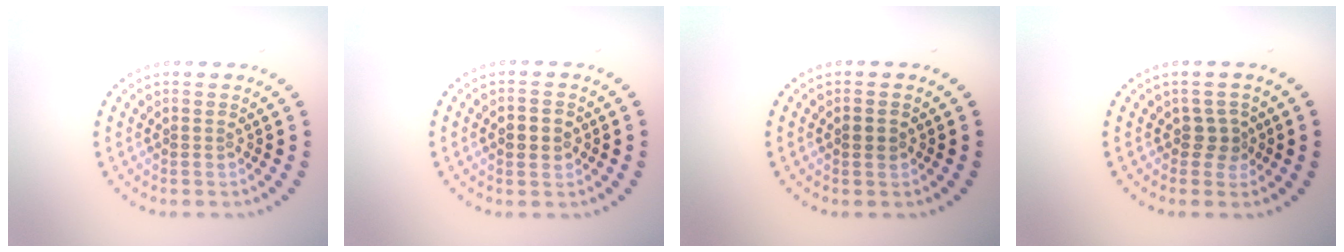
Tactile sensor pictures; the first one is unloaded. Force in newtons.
{"total": 2.0, "press": 2.0, "slide": 0.2}
{"total": 1.0, "press": 1.0, "slide": 0.1}
{"total": 1.6, "press": 1.2, "slide": 1.0}